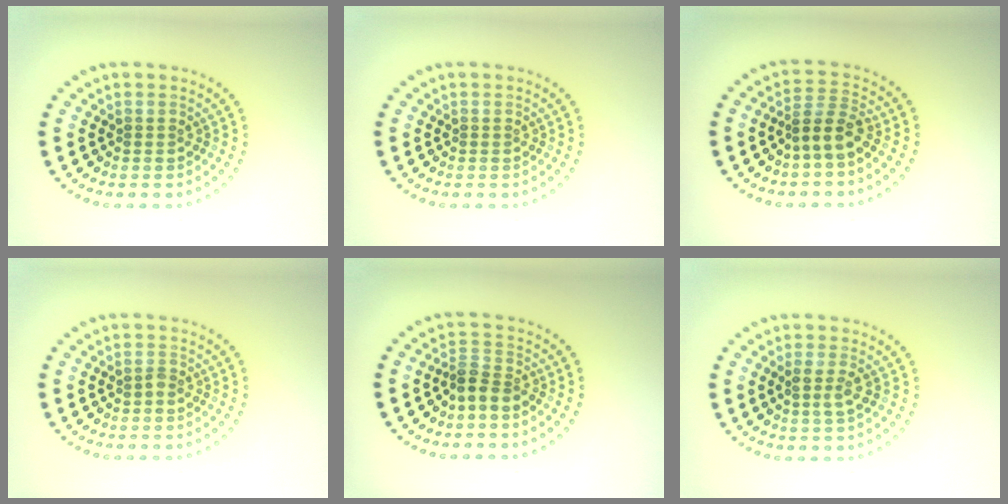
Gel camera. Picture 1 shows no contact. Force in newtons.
{"total": 0.0}
{"total": 2.6, "press": 2.1, "slide": 1.5}
{"total": 0.6, "press": 0.5, "slide": 0.4}
{"total": 2.4, "press": 1.9, "slide": 1.6}
{"total": 1.4, "press": 1.2, "slide": 0.7}